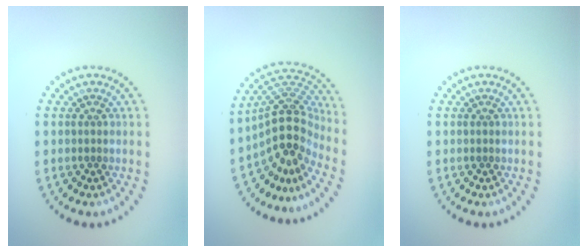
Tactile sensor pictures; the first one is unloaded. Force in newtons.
{"total": 4.7, "press": 3.5, "slide": 3.2}
{"total": 0.0}